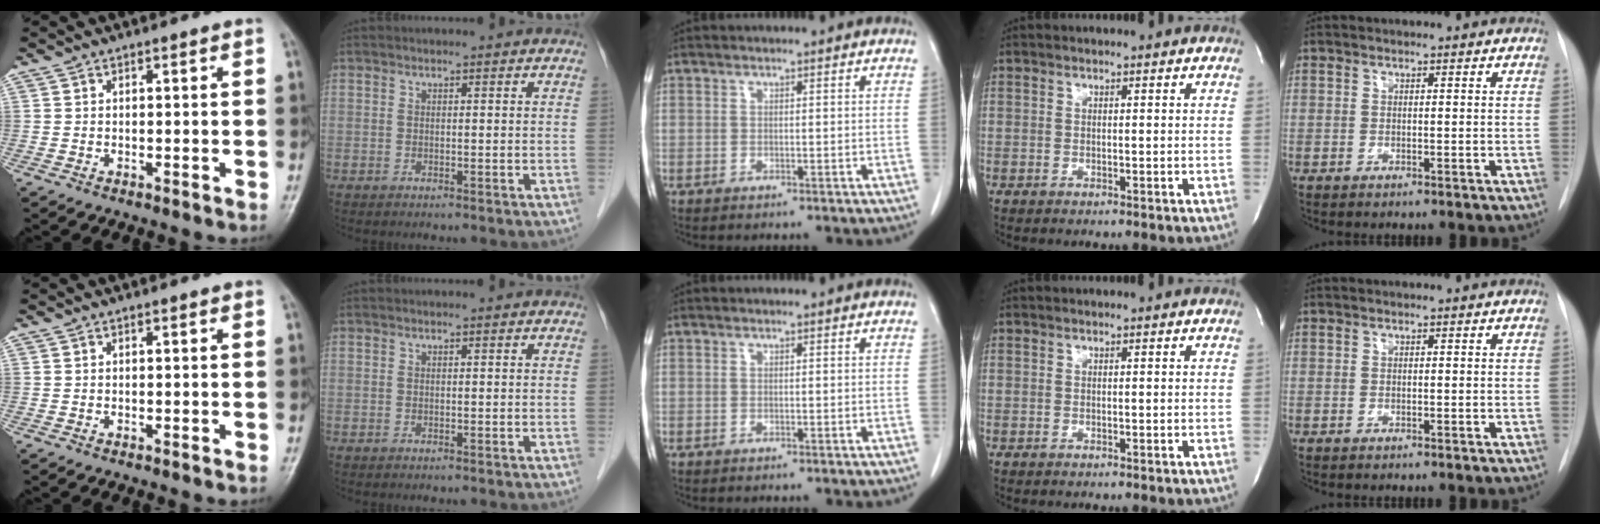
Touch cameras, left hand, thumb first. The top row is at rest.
{}